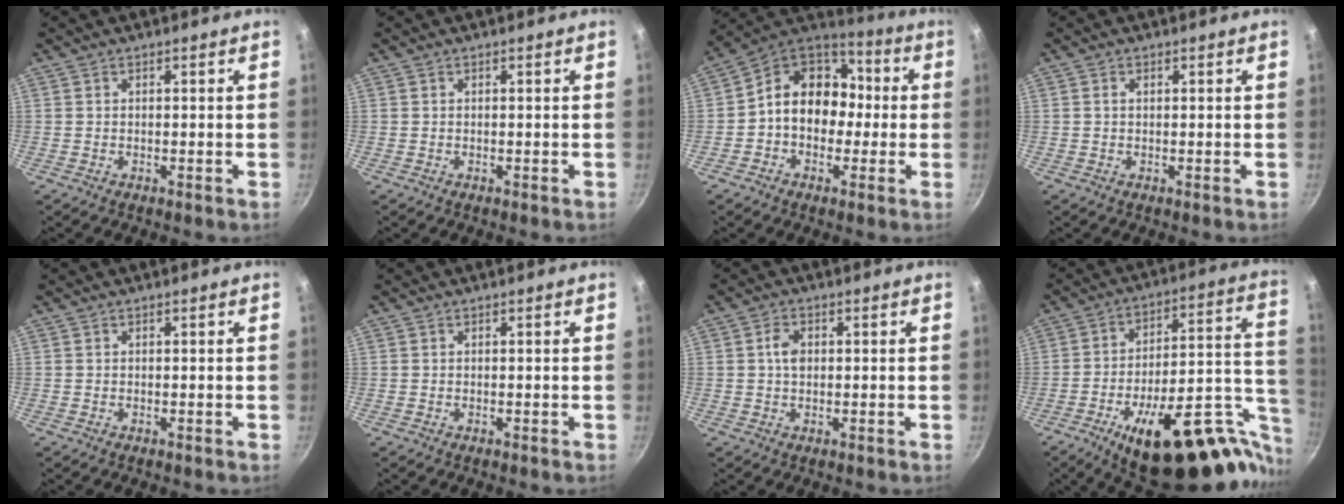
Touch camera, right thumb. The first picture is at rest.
{"total": 0.0}
{"total": 14.7, "force": [-0.7, 11.1, 9.5], "torque": [-0.109, 0.045, -0.027]}
{"total": 0.7, "force": [0.2, 0.4, 0.5], "torque": [-0.012, 0.003, 0.004]}
{"total": 0.0}
{"total": 0.0}
{"total": 3.2, "force": [0.4, 2.2, 2.3], "torque": [-0.037, 0.003, 0.003]}
{"total": 32.3, "force": [-15.4, 11.9, 25.8], "torque": [-0.246, 0.091, -0.212]}